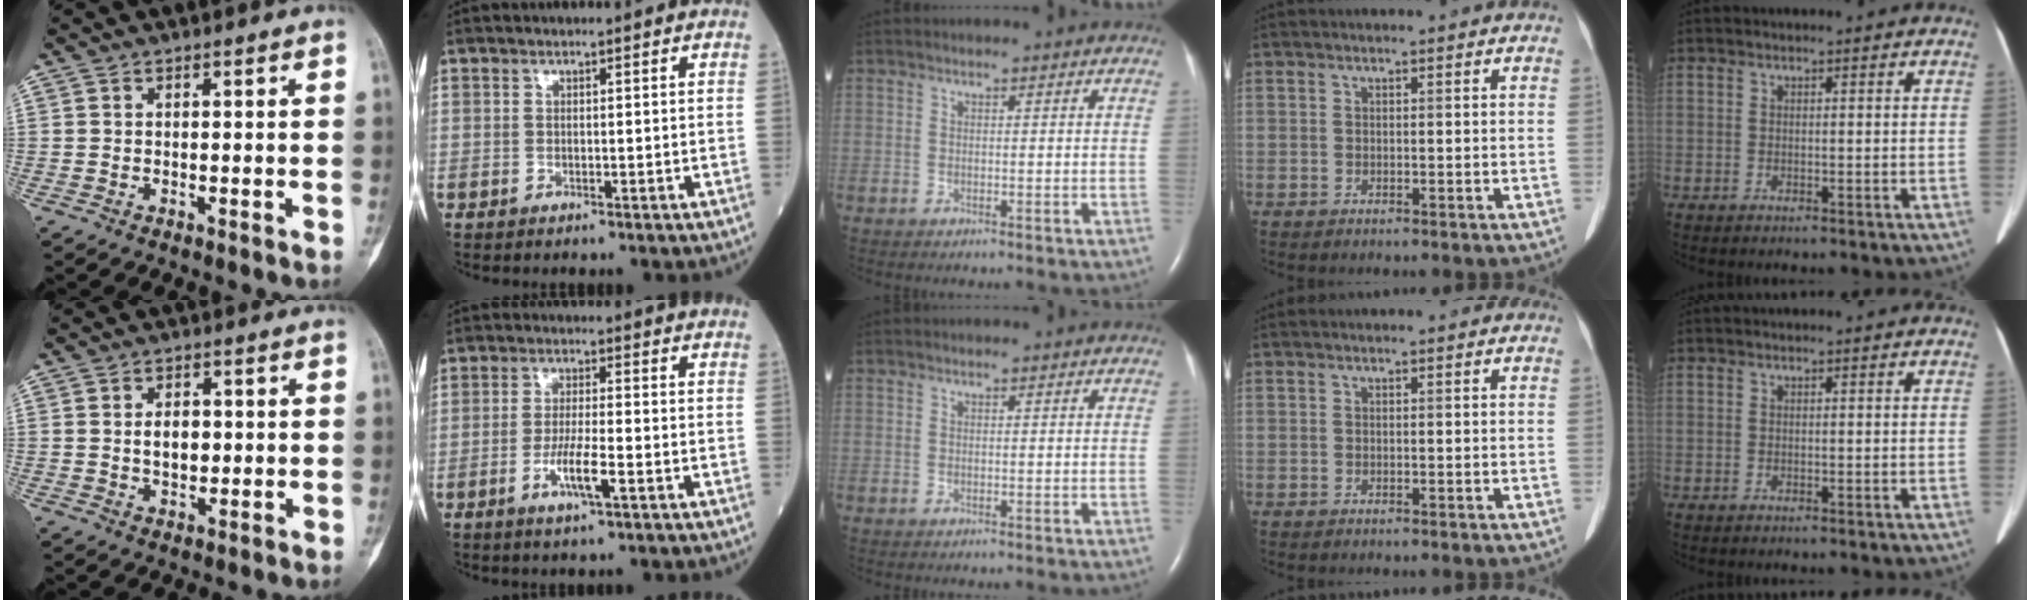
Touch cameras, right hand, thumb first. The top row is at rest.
{"thumb": {"total": 4.1, "force": [0.1, 2.7, 3.0], "torque": [-0.033, 0.001, 0.003]}, "index": {"total": 5.7, "force": [-2.3, 0.4, 5.2], "torque": [-0.100, -0.007, -0.042]}}